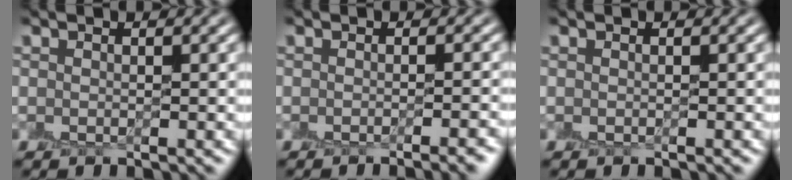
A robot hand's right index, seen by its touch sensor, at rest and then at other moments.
{"total": 2.9, "force": [-2.0, 0.6, 2.0], "torque": [-0.021, 0.004, -0.025]}
{"total": 0.0}